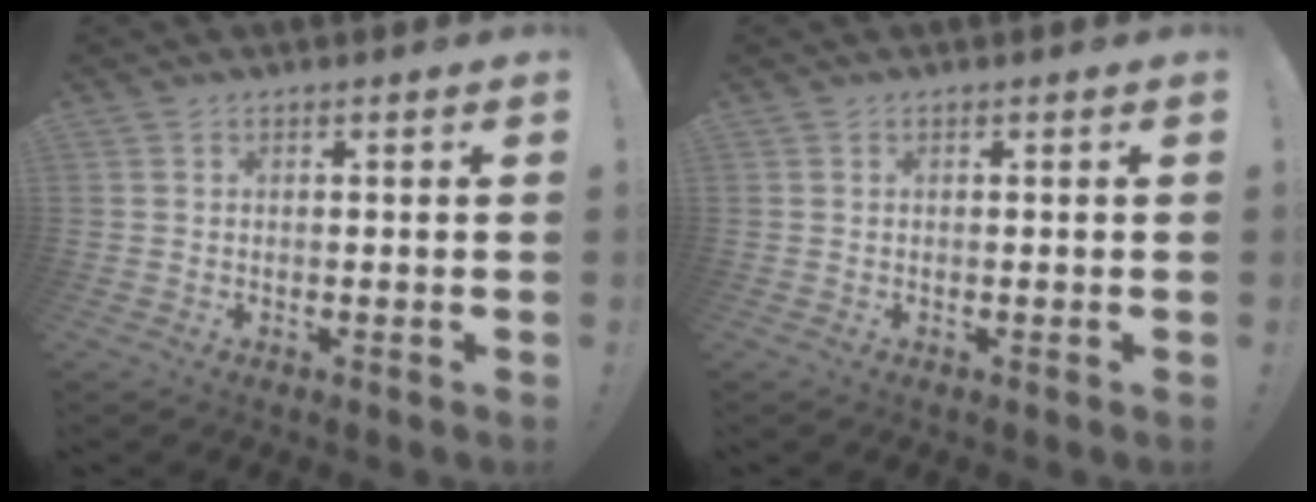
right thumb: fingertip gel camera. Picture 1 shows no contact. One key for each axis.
{"total": 0.0}